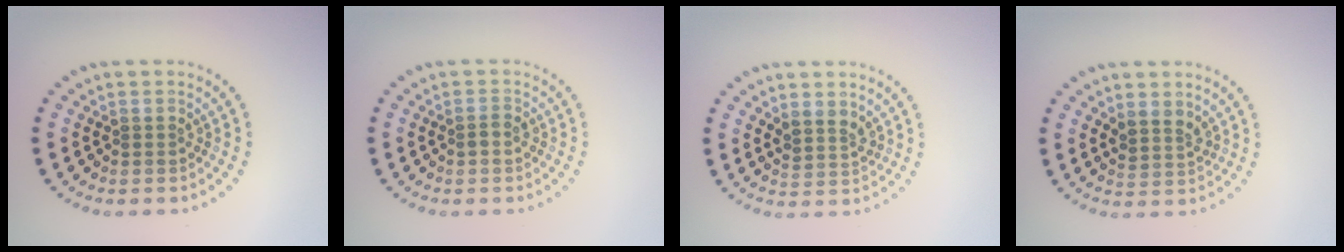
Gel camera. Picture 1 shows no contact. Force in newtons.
{"total": 1.0, "press": 0.9, "slide": 0.4}
{"total": 1.8, "press": 1.5, "slide": 1.1}
{"total": 1.9, "press": 1.6, "slide": 1.0}